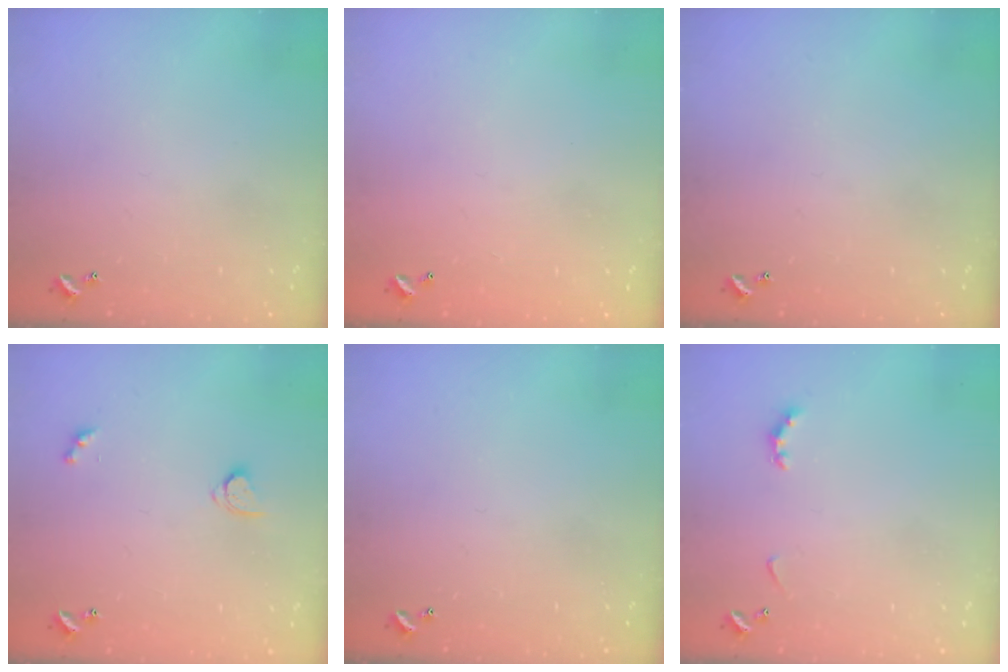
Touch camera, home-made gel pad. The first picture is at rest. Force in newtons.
{"total": 2.8, "press": 2.8, "slide": 0.1}
{"total": 0.0}
{"total": 2.8, "press": 2.8, "slide": 0.3}
{"total": 0.0}
{"total": 2.9, "press": 2.8, "slide": 0.6}